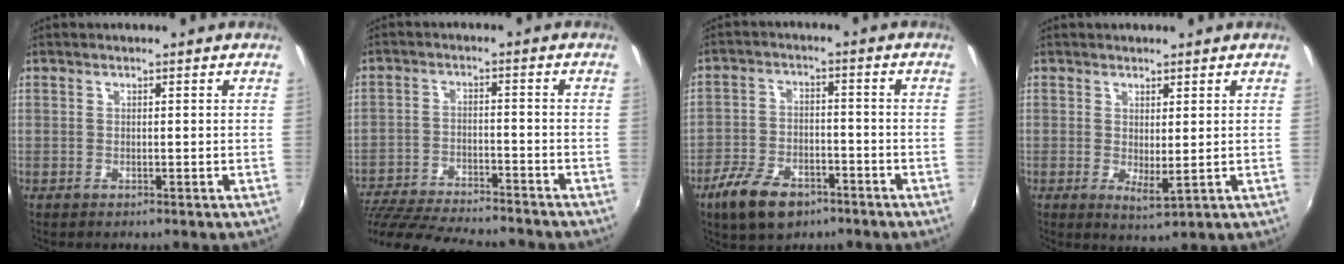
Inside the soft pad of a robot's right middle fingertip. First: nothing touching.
{"total": 20.2, "force": [-17.8, 3.7, 8.8], "torque": [-0.182, -0.036, -0.277]}
{"total": 10.3, "force": [-6.8, 5.1, 5.8], "torque": [-0.141, -0.008, -0.123]}
{"total": 2.7, "force": [0.6, 0.6, 2.5], "torque": [-0.043, -0.010, 0.010]}